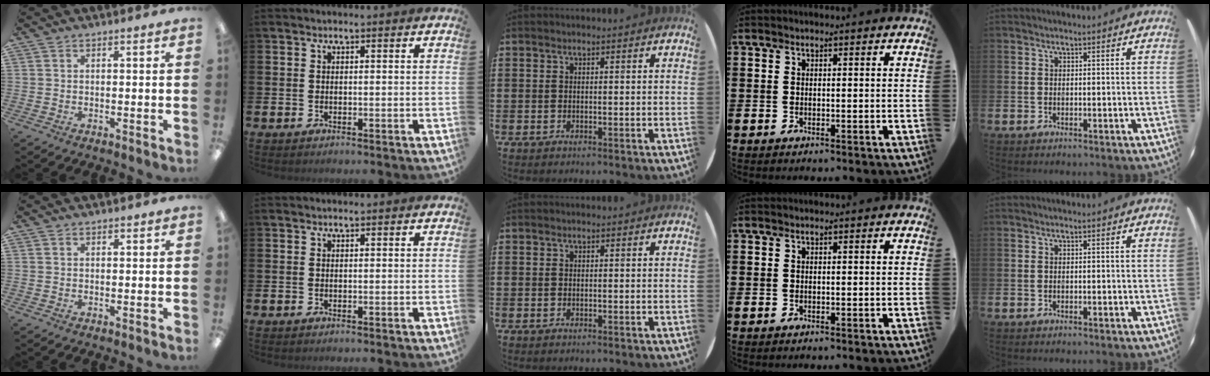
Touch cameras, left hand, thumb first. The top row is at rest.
{"thumb": {"total": 0.9, "force": [0.8, 0.5, 0.1], "torque": [-0.004, 0.001, 0.016]}}